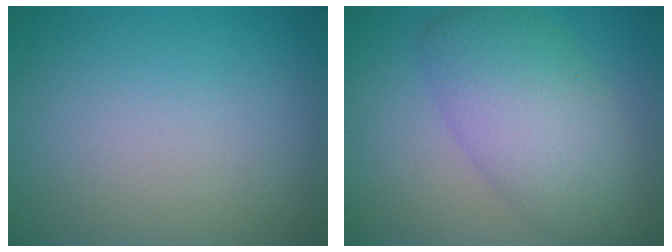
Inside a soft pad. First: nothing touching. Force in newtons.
{"total": 7.4, "press": 7.3, "slide": 0.3}